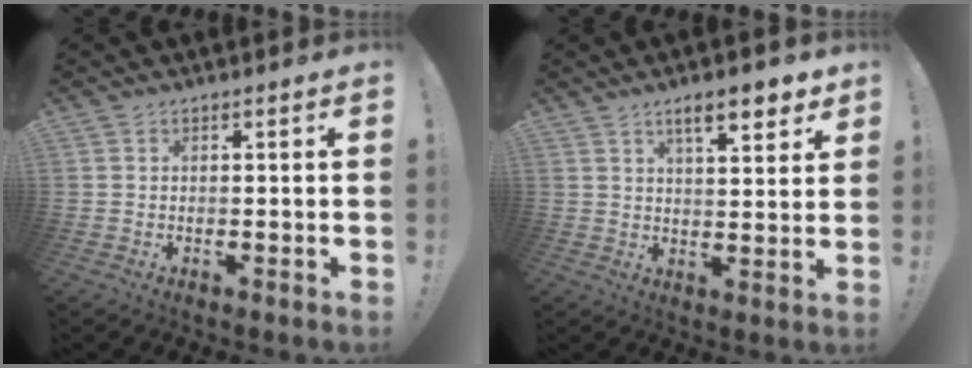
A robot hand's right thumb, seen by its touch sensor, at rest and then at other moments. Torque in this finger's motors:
{"motor_torque": [-0.04, 0.27, 0.70, 0.39, 0.20]}